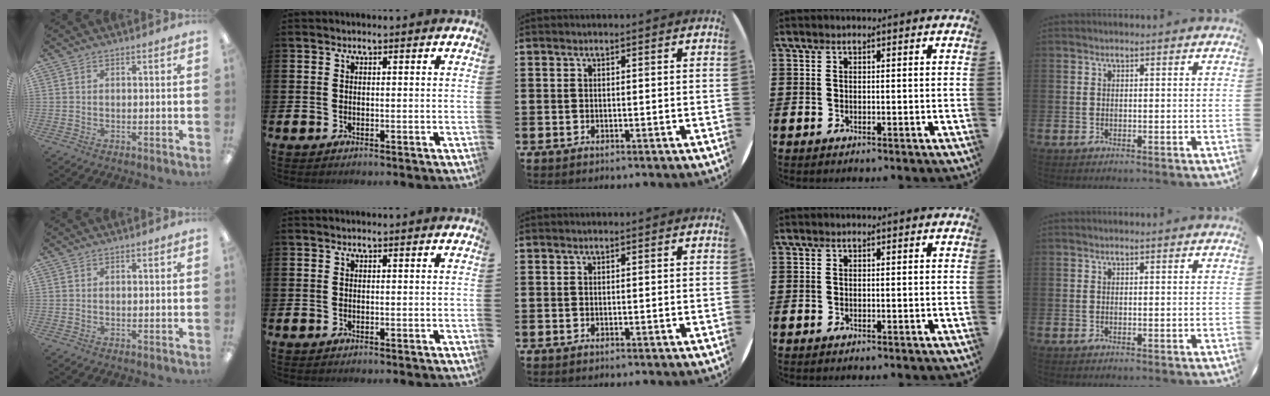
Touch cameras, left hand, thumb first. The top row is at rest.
{}